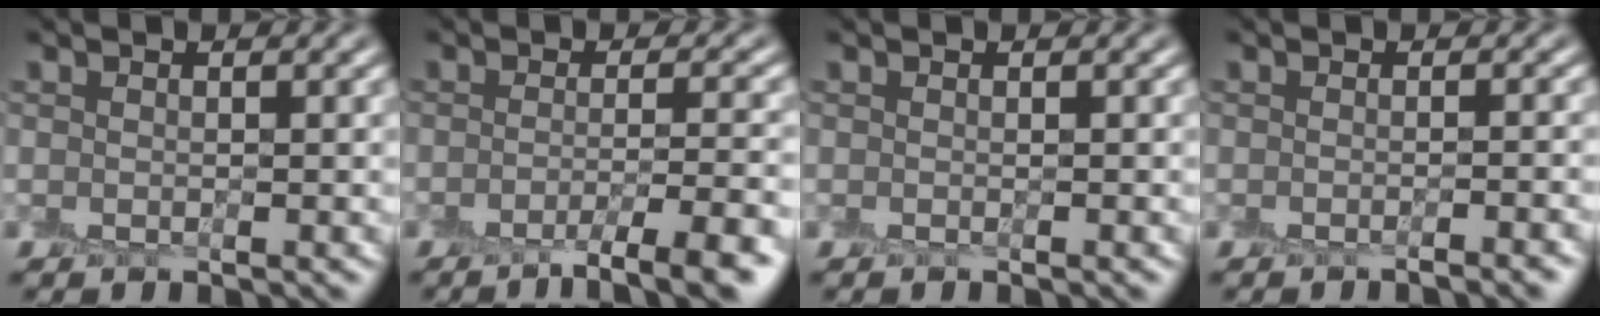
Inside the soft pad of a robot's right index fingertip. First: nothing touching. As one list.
[{"total": 5.6, "force": [-3.7, 0.9, 4.2], "torque": [-0.055, 0.002, -0.058]}, {"total": 0.6, "force": [-0.1, -0.5, -0.4], "torque": [0.005, 0.000, 0.000]}, {"total": 2.1, "force": [-1.7, 0.1, 1.3], "torque": [-0.006, -0.001, -0.024]}]